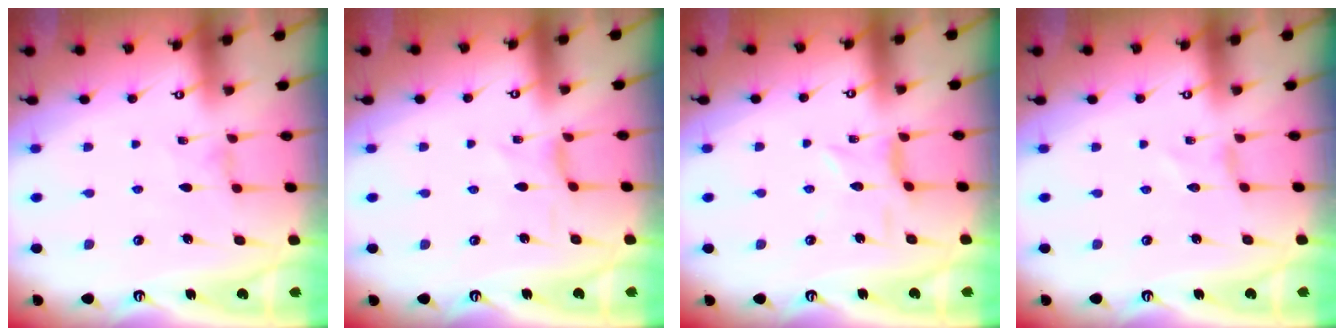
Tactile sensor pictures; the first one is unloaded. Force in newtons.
{"total": 0.6, "press": 0.5, "slide": 0.3}
{"total": 1.9, "press": 1.9, "slide": 0.2}
{"total": 0.0}